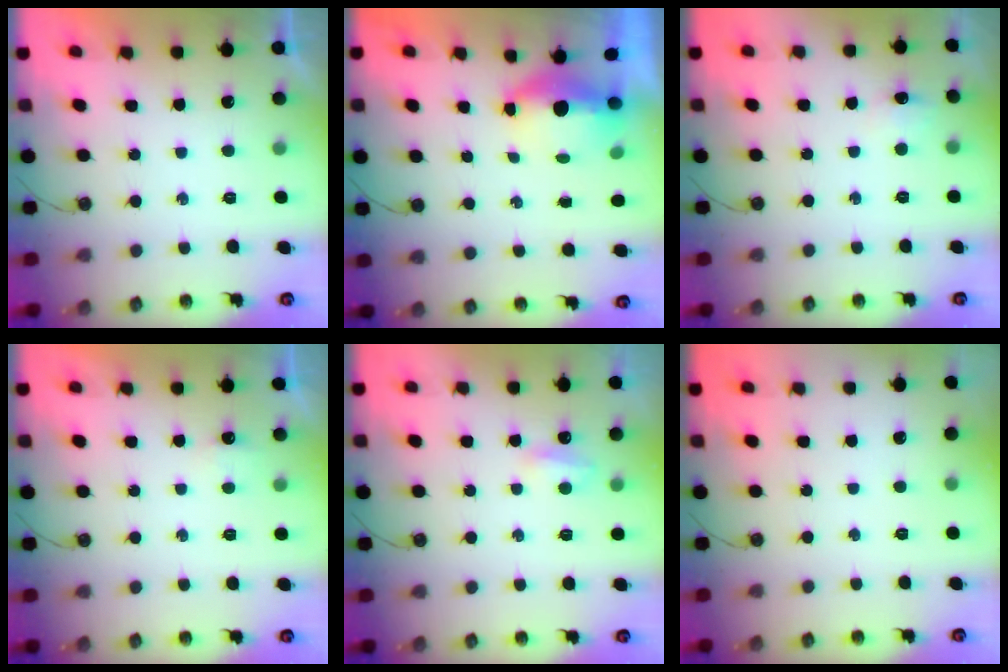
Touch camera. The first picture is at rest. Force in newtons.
{"total": 14.6, "press": 6.9, "slide": 12.8}
{"total": 6.1, "press": 6.0, "slide": 1.1}
{"total": 3.5, "press": 3.5, "slide": 0.4}
{"total": 4.0, "press": 4.0, "slide": 0.7}
{"total": 0.0}